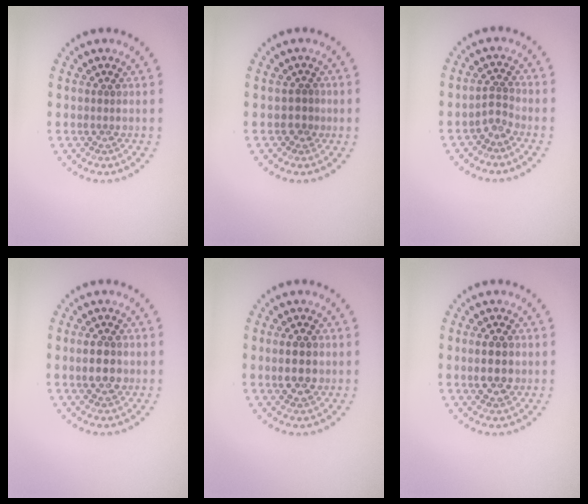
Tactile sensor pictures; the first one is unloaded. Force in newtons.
{"total": 1.0, "press": 0.9, "slide": 0.4}
{"total": 1.6, "press": 1.0, "slide": 1.2}
{"total": 2.5, "press": 2.5, "slide": 0.2}
{"total": 3.1, "press": 3.1, "slide": 0.2}
{"total": 3.1, "press": 3.1, "slide": 0.2}